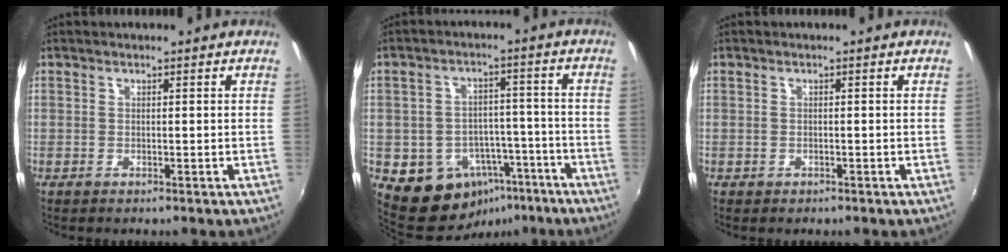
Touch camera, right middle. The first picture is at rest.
{"total": 10.3, "force": [-4.8, 8.2, 3.8], "torque": [-0.083, 0.025, -0.038]}
{"total": 0.5, "force": [-0.3, 0.4, 0.1], "torque": [-0.002, -0.001, -0.004]}